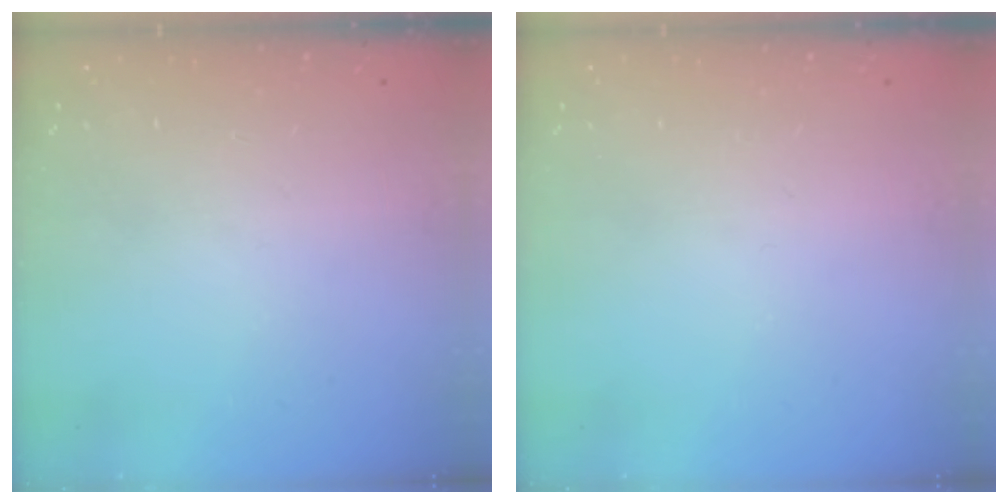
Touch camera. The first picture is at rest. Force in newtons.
{"total": 0.0}